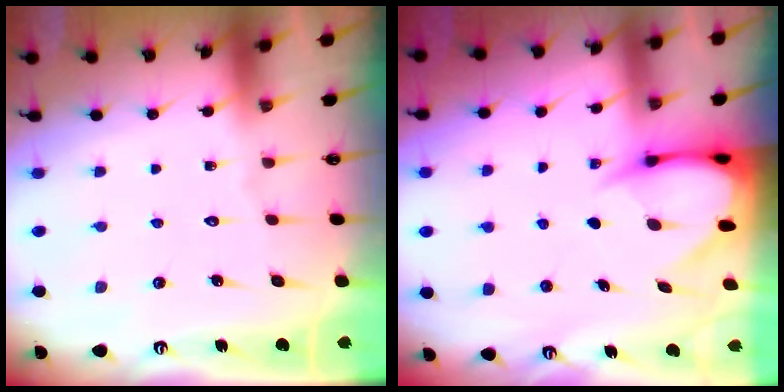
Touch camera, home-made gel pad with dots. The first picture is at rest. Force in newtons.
{"total": 5.5, "press": 5.5, "slide": 0.6}